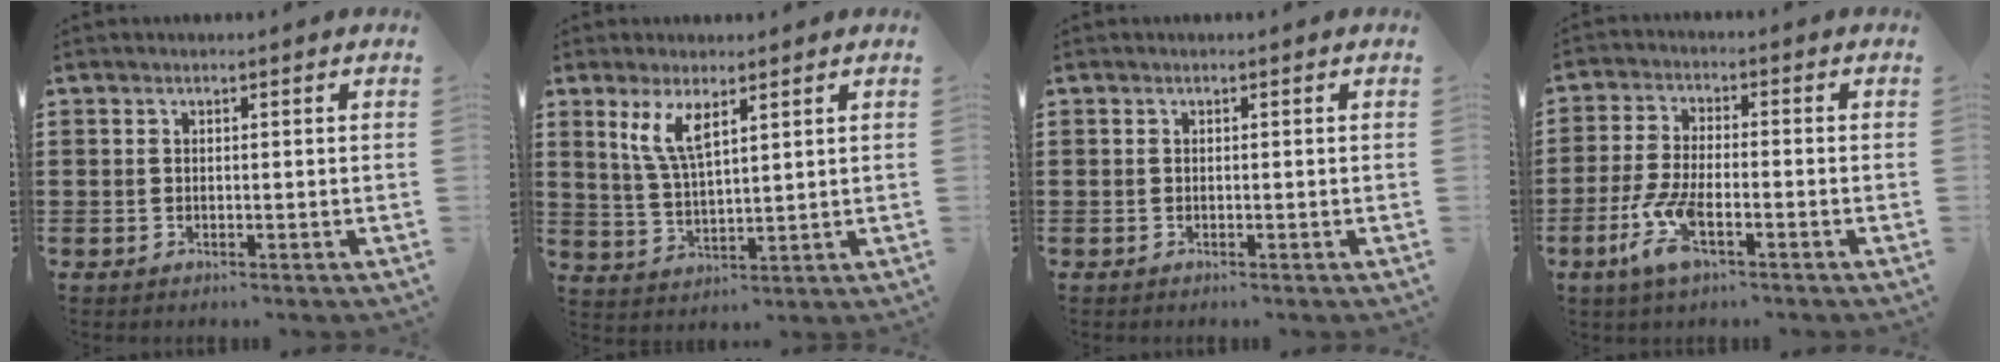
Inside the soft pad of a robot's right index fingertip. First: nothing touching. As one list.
[{"total": 6.0, "force": [3.2, 2.0, 4.7], "torque": [-0.100, 0.003, 0.056]}, {"total": 0.0}, {"total": 6.9, "force": [-3.2, 2.0, 5.8], "torque": [-0.144, -0.020, -0.061]}]